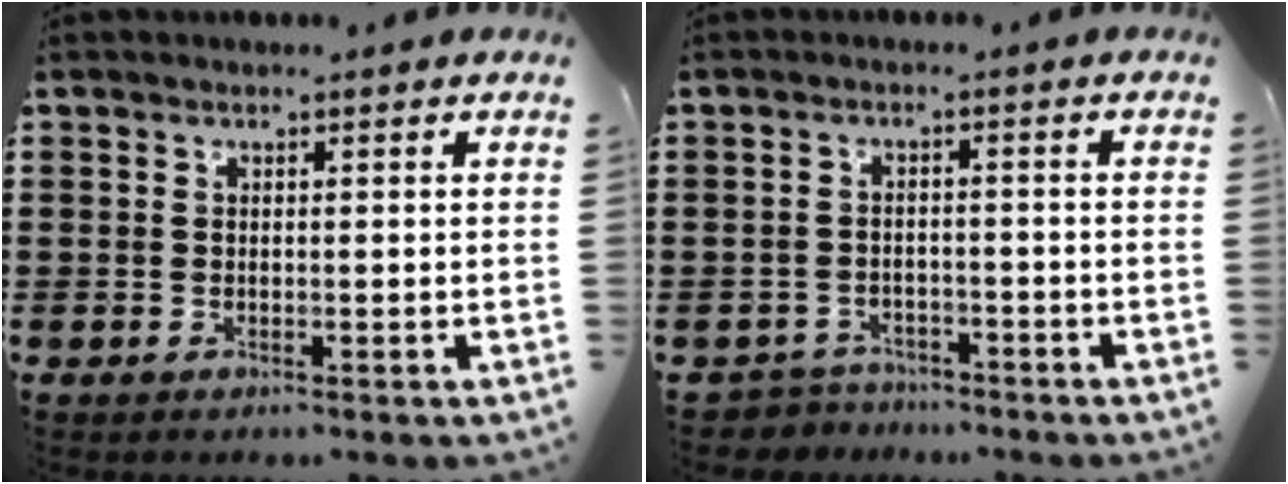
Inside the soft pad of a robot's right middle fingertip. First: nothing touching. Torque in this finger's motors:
{"motor_torque": [2.14, 0.00, -0.14, -0.05]}